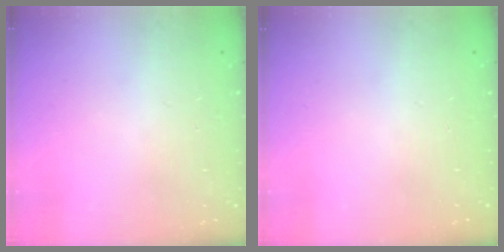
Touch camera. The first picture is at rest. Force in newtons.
{"total": 0.0}